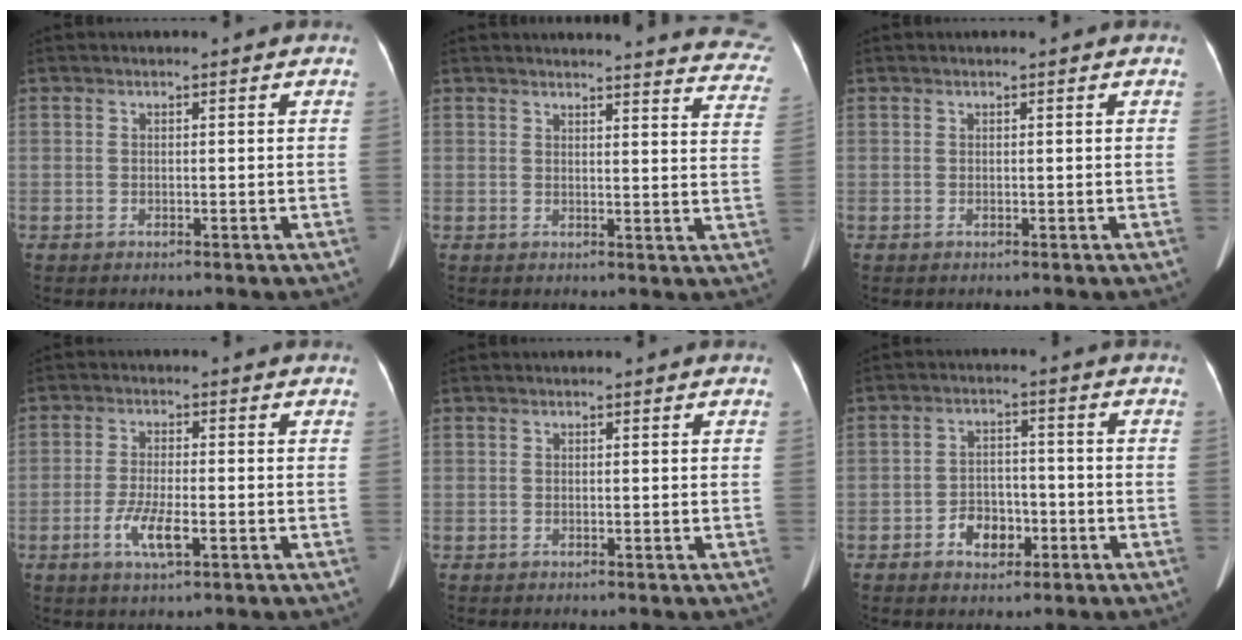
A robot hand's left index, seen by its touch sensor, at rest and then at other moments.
{"total": 20.5, "force": [19.8, 2.1, 4.6], "torque": [-0.035, -0.100, 0.197]}
{"total": 0.0}
{"total": 5.2, "force": [-2.2, 1.1, 4.5], "torque": [-0.096, -0.008, -0.037]}
{"total": 0.0}
{"total": 5.2, "force": [-2.6, 3.5, 2.9], "torque": [-0.053, 0.012, -0.037]}